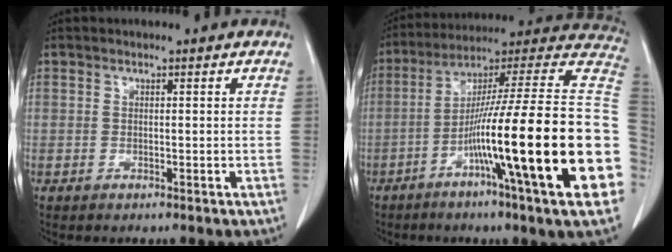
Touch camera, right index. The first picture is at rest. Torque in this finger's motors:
{"motor_torque": [2.14, 0.00, 1.06, 0.21]}